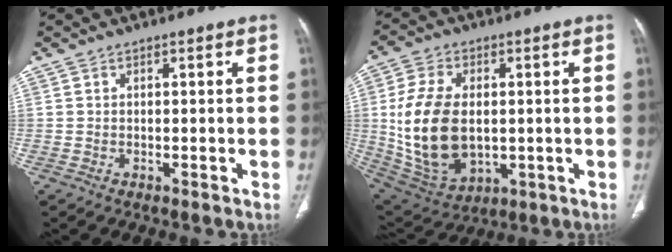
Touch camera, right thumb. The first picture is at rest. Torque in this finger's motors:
{"motor_torque": [-0.43, 1.70, 1.68, 0.26, 0.59]}